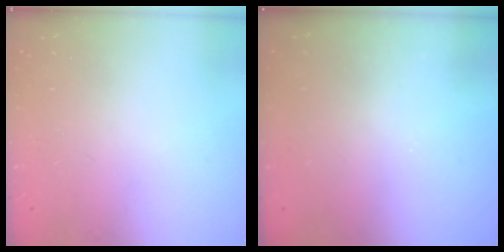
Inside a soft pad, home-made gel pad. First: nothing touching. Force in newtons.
{"total": 3.0, "press": 3.0, "slide": 0.1}